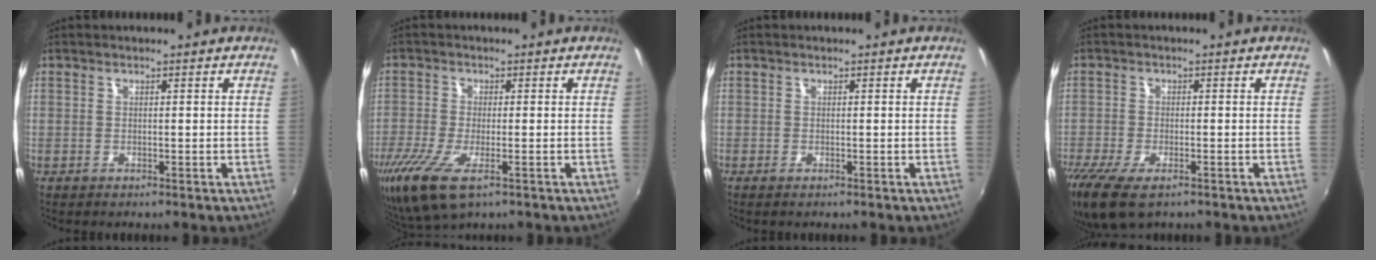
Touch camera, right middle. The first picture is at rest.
{"total": 9.8, "force": [-5.4, 3.3, 7.5], "torque": [-0.169, -0.041, -0.097]}
{"total": 0.5, "force": [-0.4, 0.1, 0.4], "torque": [-0.007, -0.002, -0.007]}
{"total": 9.1, "force": [-6.2, 3.4, 5.7], "torque": [-0.137, -0.040, -0.113]}